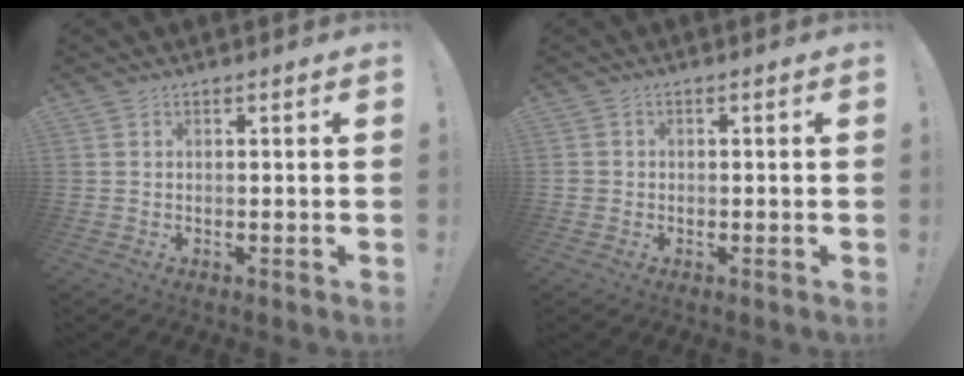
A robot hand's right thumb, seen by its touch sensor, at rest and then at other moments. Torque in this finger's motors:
{"motor_torque": [-0.05, -0.10, -0.04, 0.11, 0.00]}